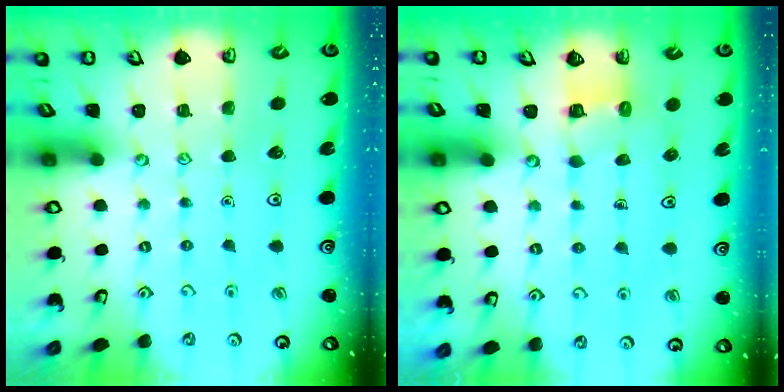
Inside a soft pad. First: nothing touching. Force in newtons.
{"total": 3.1, "press": 3.1, "slide": 0.3}